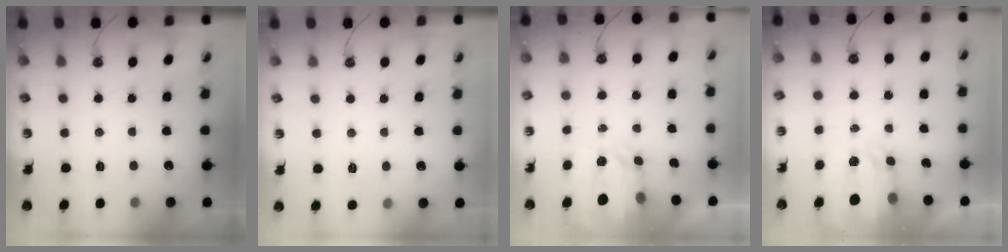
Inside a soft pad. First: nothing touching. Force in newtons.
{"total": 3.7, "press": 3.6, "slide": 0.5}
{"total": 3.6, "press": 3.5, "slide": 0.4}
{"total": 3.8, "press": 3.8, "slide": 0.5}